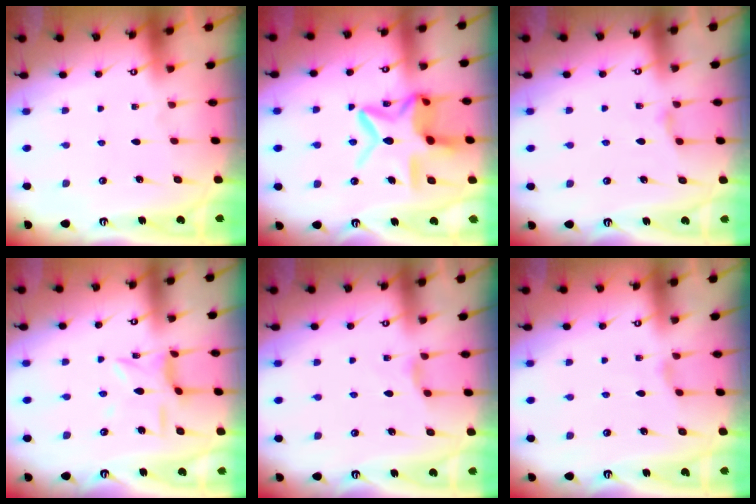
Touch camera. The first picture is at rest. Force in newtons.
{"total": 15.4, "press": 15.3, "slide": 1.3}
{"total": 2.3, "press": 2.3, "slide": 0.4}
{"total": 5.6, "press": 5.6, "slide": 0.3}
{"total": 3.7, "press": 3.7, "slide": 0.7}
{"total": 0.8, "press": 0.7, "slide": 0.3}